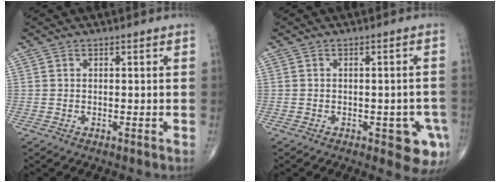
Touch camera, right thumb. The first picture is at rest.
{"total": 7.3, "force": [-2.9, 3.1, 5.9], "torque": [-0.045, 0.002, -0.030]}